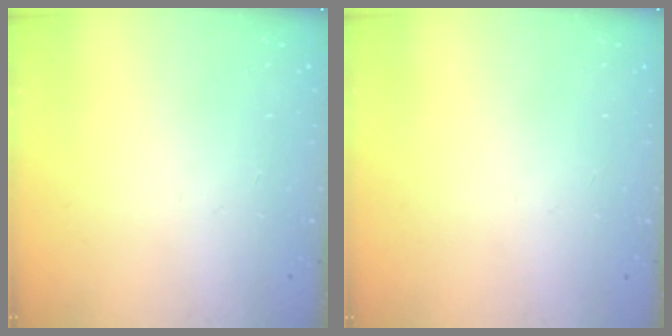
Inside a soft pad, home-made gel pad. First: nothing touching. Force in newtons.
{"total": 0.0}